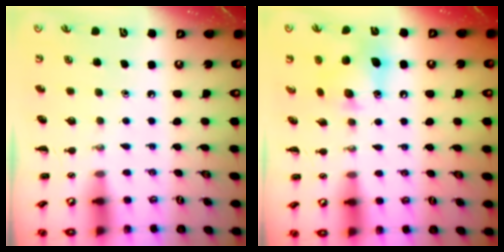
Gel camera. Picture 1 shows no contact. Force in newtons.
{"total": 9.9, "press": 9.8, "slide": 1.6}